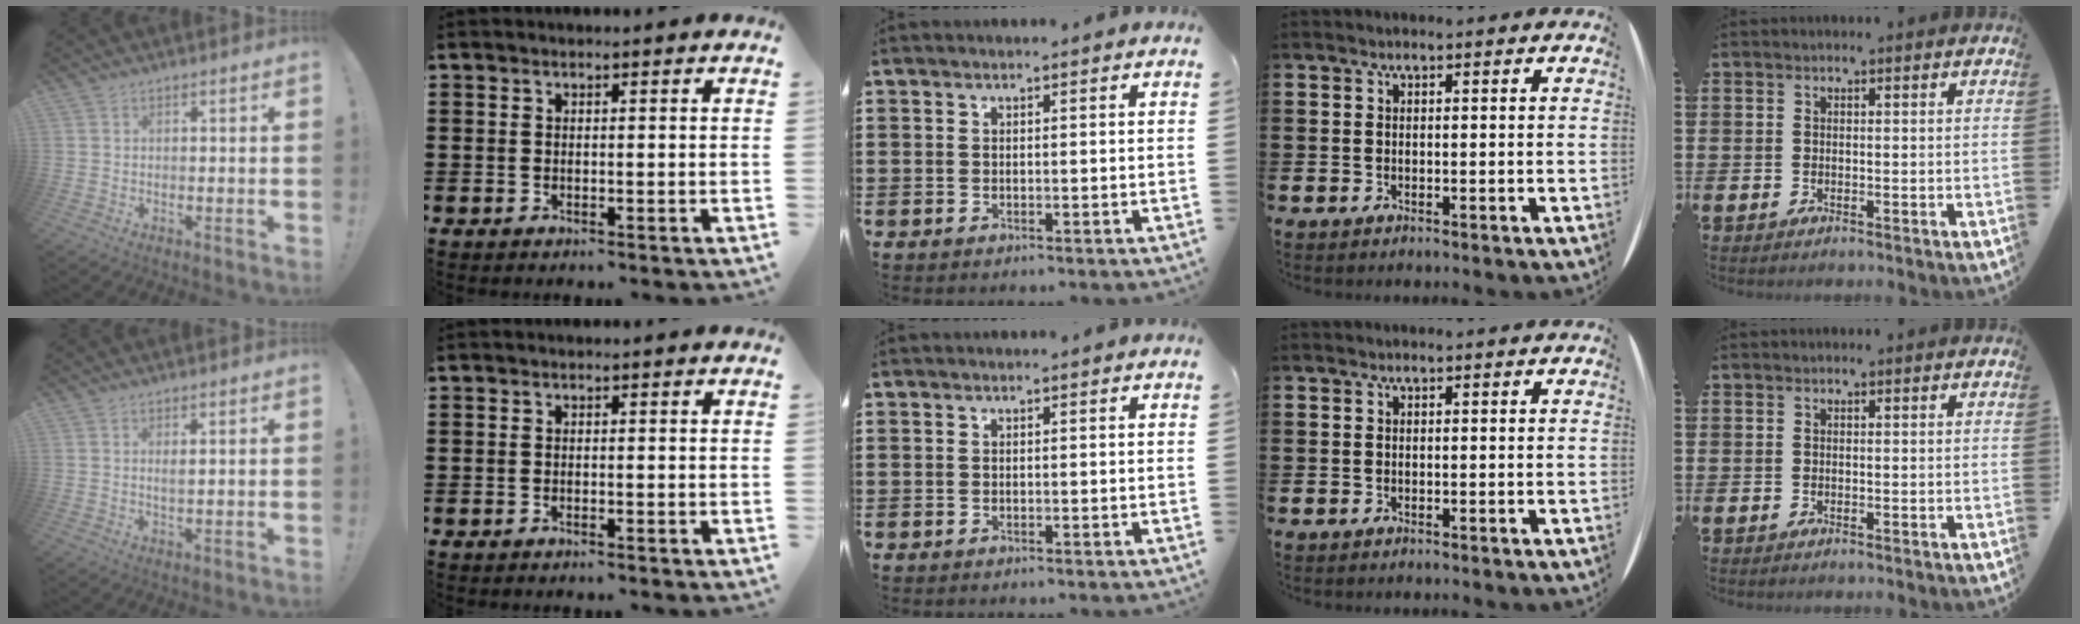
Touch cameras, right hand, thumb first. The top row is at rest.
{"thumb": {"total": 1.8, "force": [0.6, 0.4, 1.6], "torque": [-0.023, -0.006, 0.008]}, "index": {"total": 0.6, "force": [-0.5, 0.0, 0.2], "torque": [-0.006, -0.002, -0.010]}}